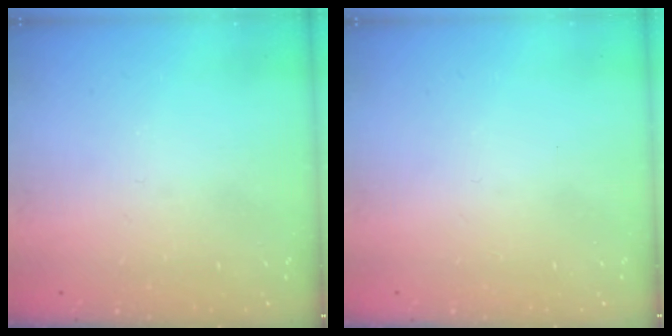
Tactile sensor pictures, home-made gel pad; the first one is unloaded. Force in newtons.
{"total": 1.6, "press": 1.6, "slide": 0.1}